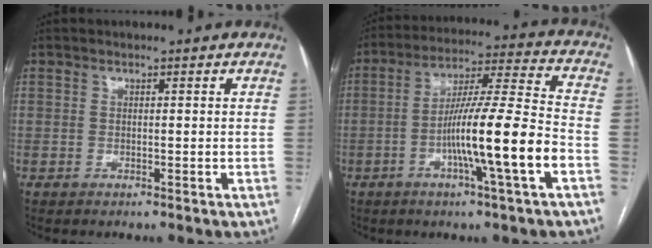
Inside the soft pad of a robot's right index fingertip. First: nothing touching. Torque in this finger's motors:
{"motor_torque": [1.82, -0.32, 0.93, 0.20]}